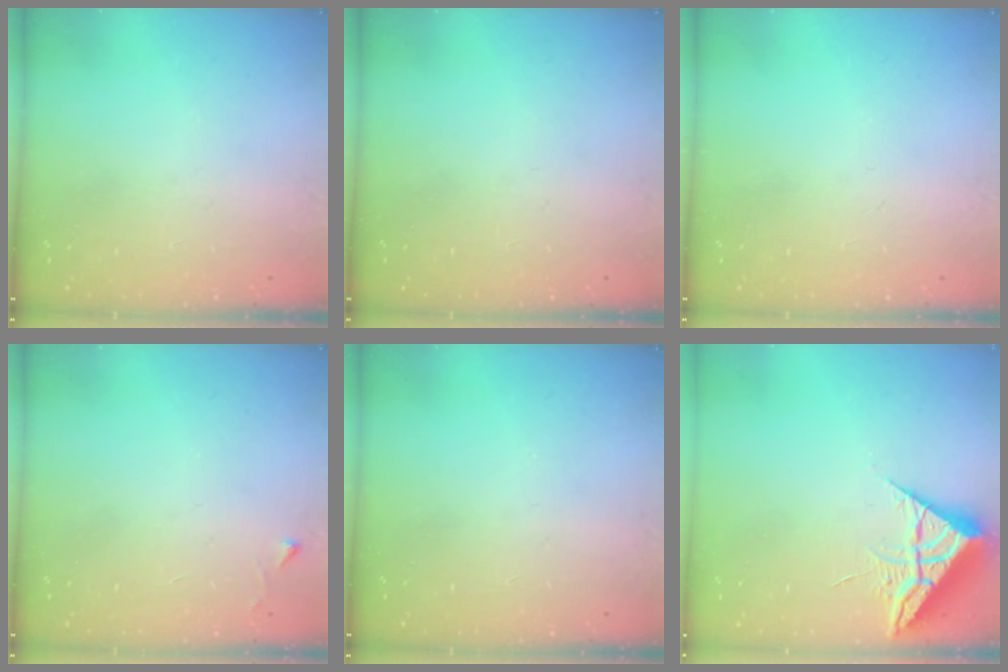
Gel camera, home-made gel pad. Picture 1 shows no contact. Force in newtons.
{"total": 0.0}
{"total": 0.0}
{"total": 2.3, "press": 2.3, "slide": 0.4}
{"total": 0.0}
{"total": 6.9, "press": 6.9, "slide": 0.4}